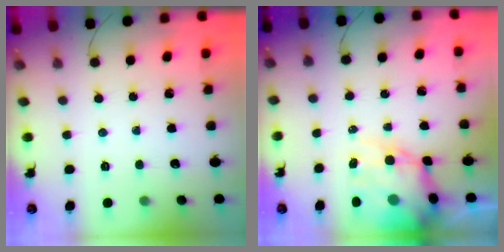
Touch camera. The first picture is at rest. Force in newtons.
{"total": 11.7, "press": 11.3, "slide": 3.2}